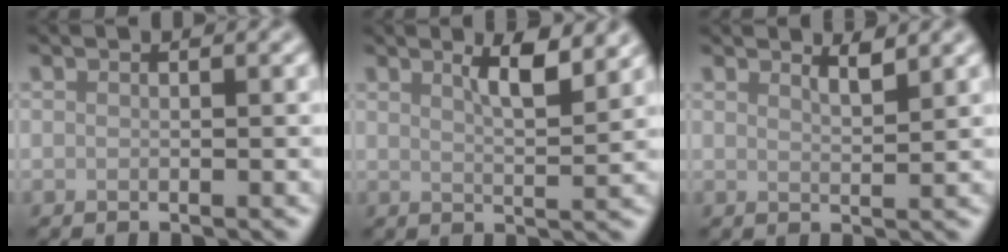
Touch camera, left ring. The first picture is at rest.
{"total": 3.6, "force": [2.1, 0.8, 2.9], "torque": [-0.042, 0.000, 0.035]}
{"total": 1.7, "force": [1.4, 0.4, 0.9], "torque": [-0.007, 0.001, 0.021]}